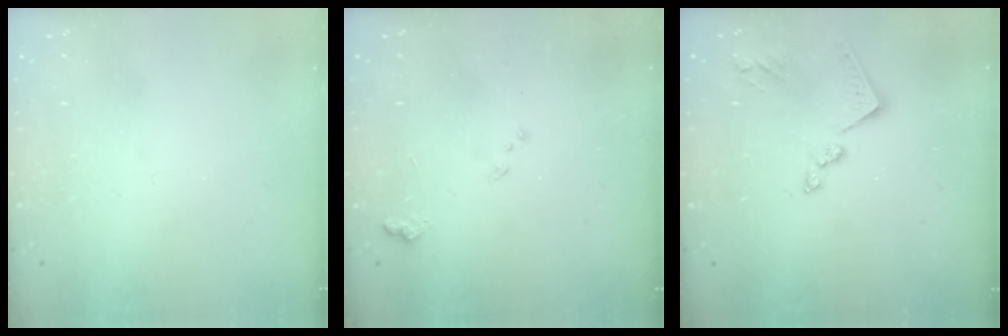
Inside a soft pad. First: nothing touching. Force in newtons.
{"total": 7.7, "press": 7.7, "slide": 0.8}
{"total": 11.5, "press": 11.4, "slide": 0.9}